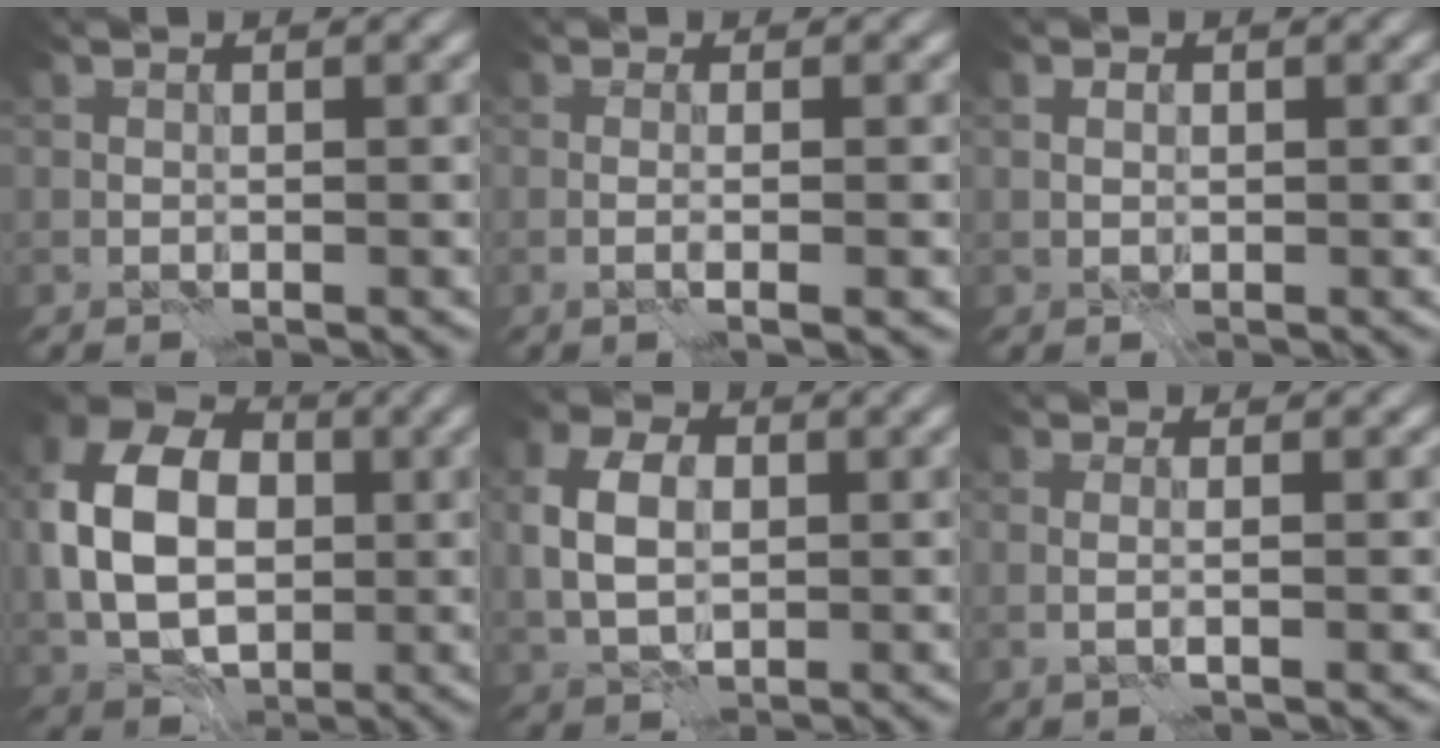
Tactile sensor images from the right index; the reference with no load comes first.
{"total": 1.8, "force": [-0.3, 0.3, 1.8], "torque": [-0.022, -0.002, -0.009]}
{"total": 0.7, "force": [0.2, 0.6, 0.1], "torque": [0.000, -0.001, 0.005]}
{"total": 10.1, "force": [0.1, 7.3, 7.0], "torque": [-0.145, 0.011, -0.009]}
{"total": 5.0, "force": [0.4, 3.6, 3.4], "torque": [-0.071, 0.005, 0.004]}
{"total": 1.0, "force": [0.0, 0.1, 1.0], "torque": [-0.019, -0.001, -0.005]}